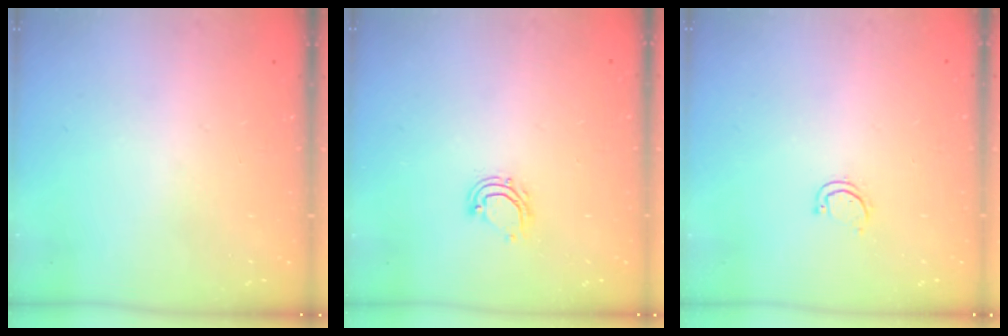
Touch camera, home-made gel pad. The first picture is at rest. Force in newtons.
{"total": 6.3, "press": 6.3, "slide": 0.4}
{"total": 4.6, "press": 4.4, "slide": 1.2}